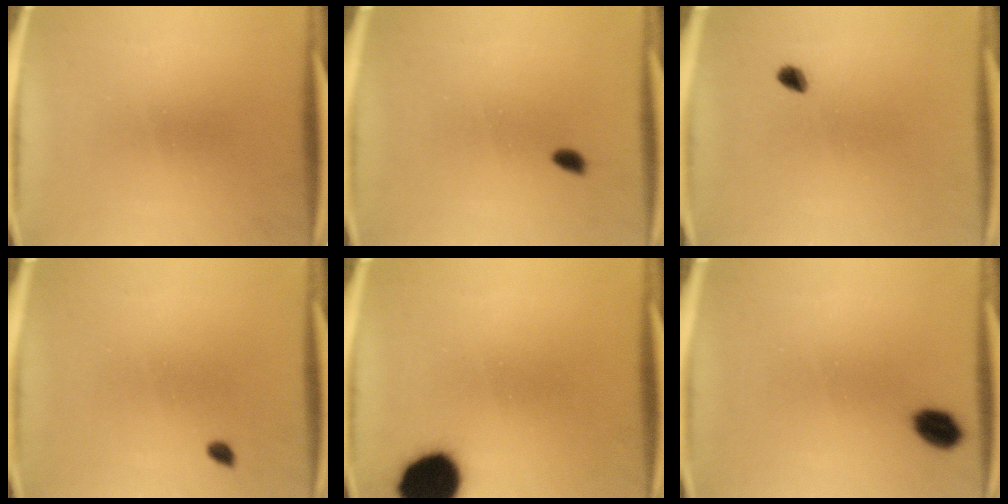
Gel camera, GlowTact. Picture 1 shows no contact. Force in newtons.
{"total": 1.5}
{"total": 1.7}
{"total": 0.9}
{"total": 14.8}
{"total": 5.1}